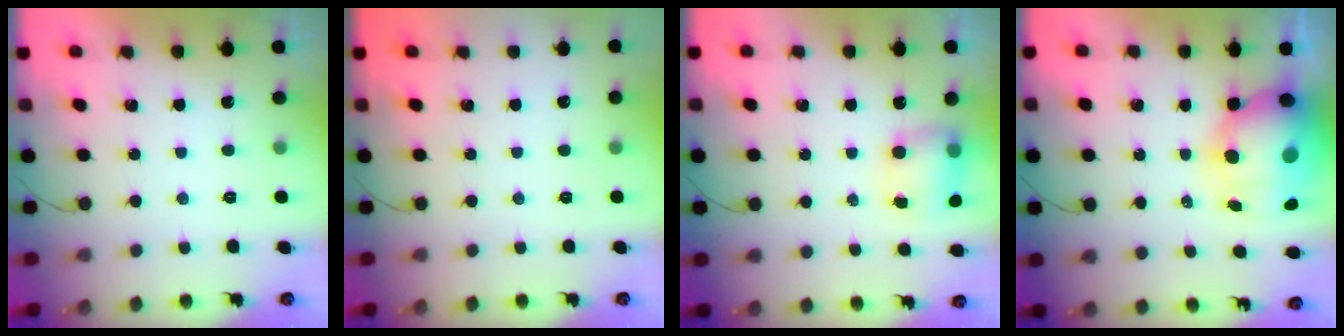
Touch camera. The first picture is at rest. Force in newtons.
{"total": 0.0}
{"total": 8.4, "press": 8.4, "slide": 1.1}
{"total": 15.1, "press": 14.7, "slide": 3.1}